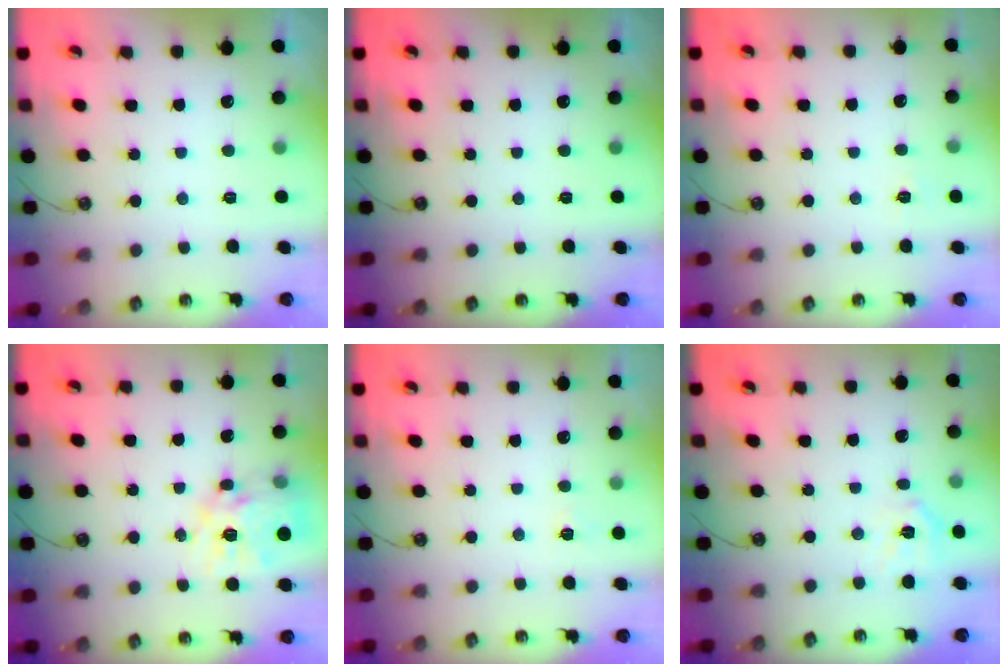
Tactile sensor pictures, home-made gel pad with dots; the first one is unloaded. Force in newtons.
{"total": 0.0}
{"total": 2.7, "press": 2.7, "slide": 0.4}
{"total": 14.7, "press": 14.6, "slide": 1.5}
{"total": 3.1, "press": 3.1, "slide": 0.4}
{"total": 8.5, "press": 8.4, "slide": 1.0}